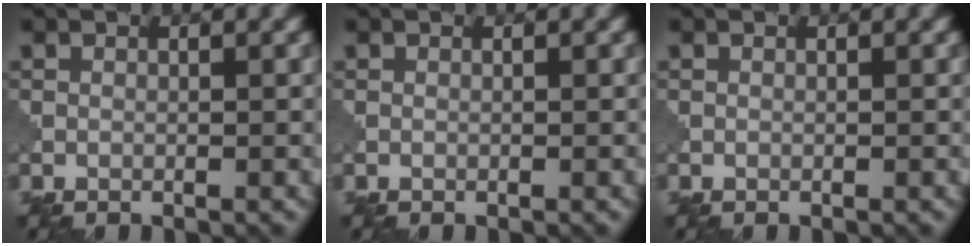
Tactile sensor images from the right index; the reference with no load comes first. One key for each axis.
{"total": 0.0}
{"total": 0.0}